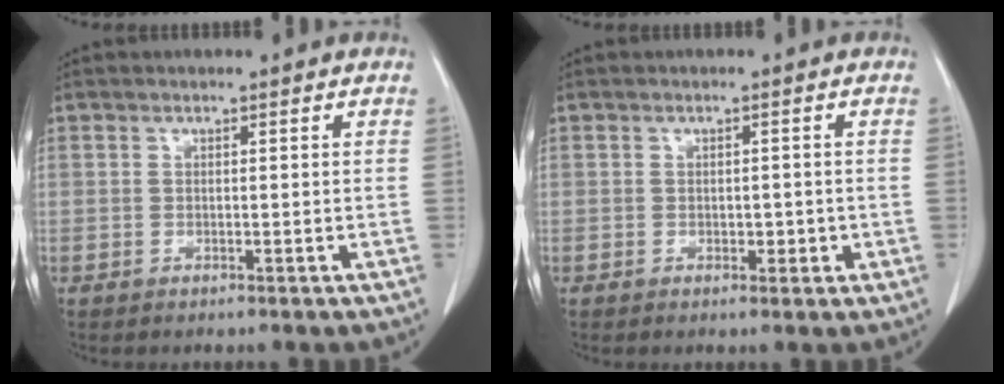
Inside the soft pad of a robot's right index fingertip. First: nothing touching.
{"total": 1.8, "force": [-0.3, 1.2, 1.4], "torque": [-0.015, 0.001, 0.001]}